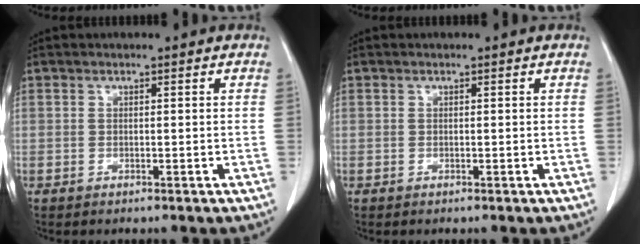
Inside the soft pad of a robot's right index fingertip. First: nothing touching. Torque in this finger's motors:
{"motor_torque": [0.01, 0.00, 0.01, 0.00]}